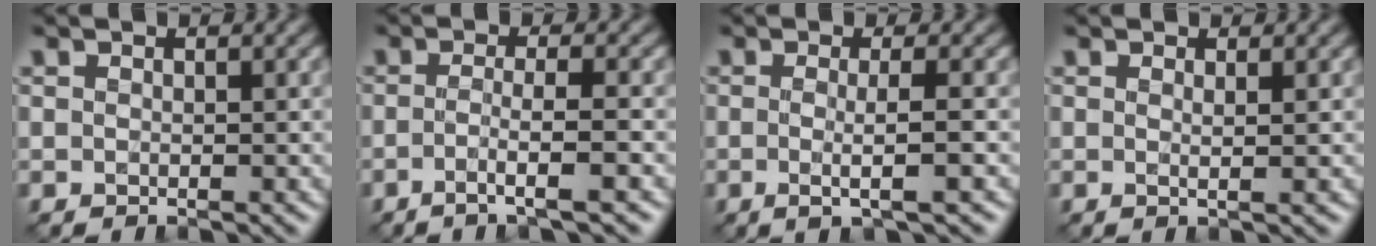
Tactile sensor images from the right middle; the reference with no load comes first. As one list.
[{"total": 3.0, "force": [-1.3, 0.5, 2.7], "torque": [-0.037, 0.001, -0.035]}, {"total": 2.8, "force": [-0.4, 0.6, 2.8], "torque": [-0.042, -0.009, -0.008]}, {"total": 0.8, "force": [0.3, 0.2, 0.8], "torque": [-0.009, -0.001, 0.002]}]